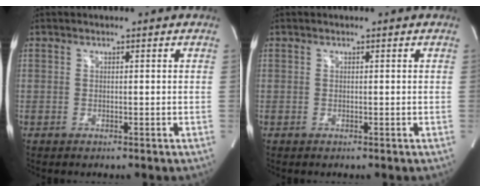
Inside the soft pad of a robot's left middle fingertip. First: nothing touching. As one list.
[{"total": 0.0}]